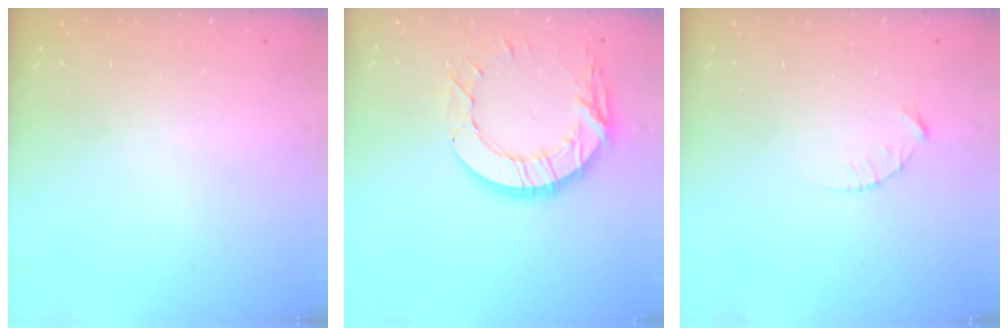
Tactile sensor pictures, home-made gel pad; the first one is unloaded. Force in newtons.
{"total": 15.3, "press": 15.2, "slide": 1.3}
{"total": 2.1, "press": 2.1, "slide": 0.3}